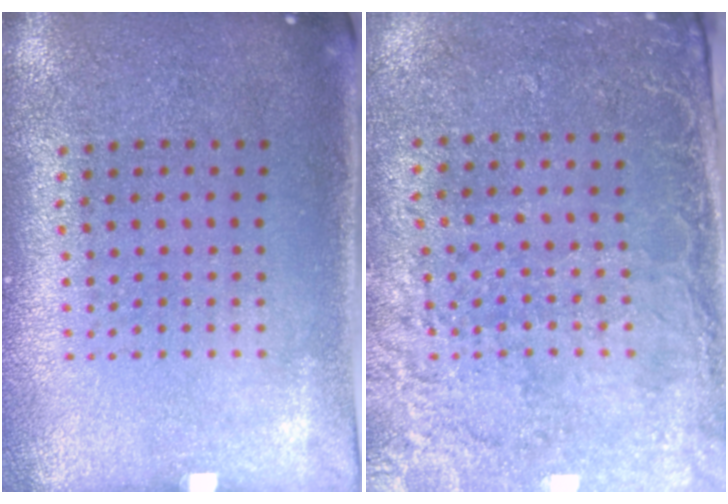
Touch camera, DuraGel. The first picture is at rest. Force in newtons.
{"total": 2.6, "press": 2.3, "slide": 1.3}